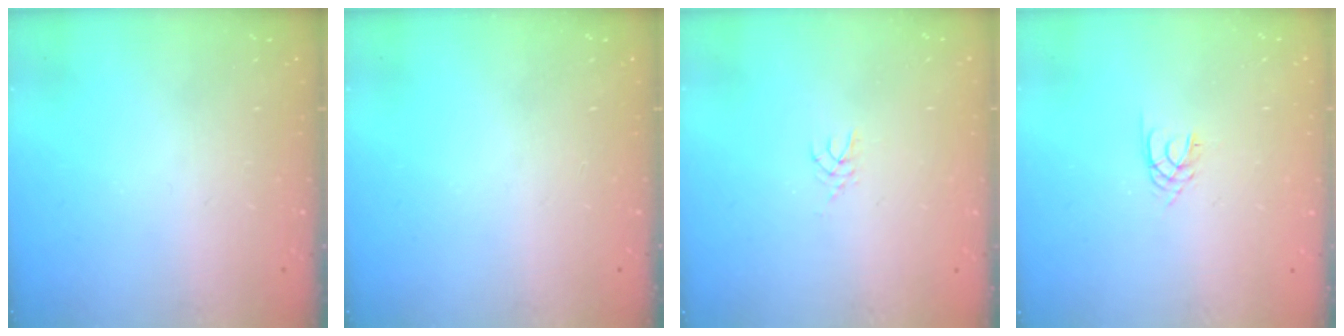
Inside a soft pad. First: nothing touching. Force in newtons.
{"total": 0.0}
{"total": 2.5, "press": 2.4, "slide": 0.4}
{"total": 2.4, "press": 2.4, "slide": 0.3}